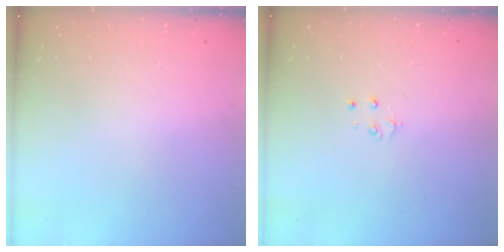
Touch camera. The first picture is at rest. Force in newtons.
{"total": 2.8, "press": 2.8, "slide": 0.3}